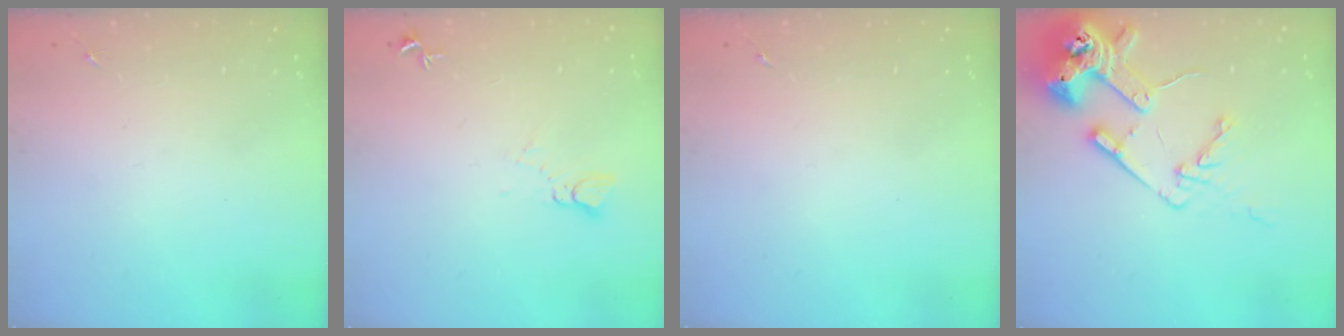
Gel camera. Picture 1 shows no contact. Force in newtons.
{"total": 3.3, "press": 3.3, "slide": 0.3}
{"total": 0.0}
{"total": 16.9, "press": 16.8, "slide": 1.8}